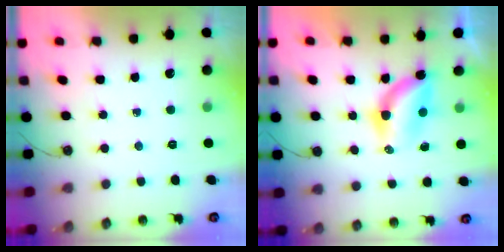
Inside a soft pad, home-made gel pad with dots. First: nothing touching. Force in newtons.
{"total": 5.8, "press": 5.8, "slide": 0.4}